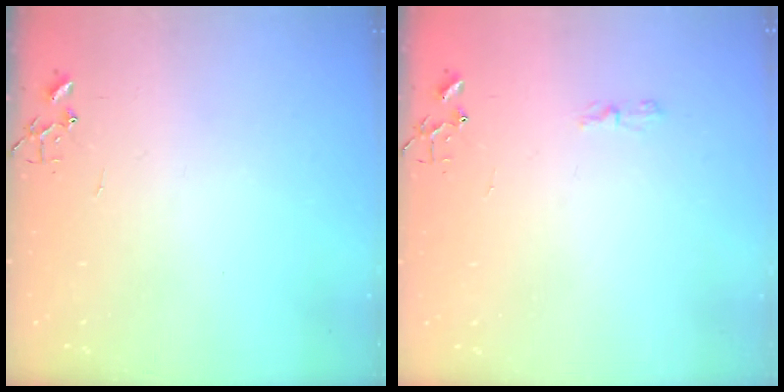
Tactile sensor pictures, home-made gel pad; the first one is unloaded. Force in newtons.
{"total": 3.9, "press": 3.9, "slide": 0.5}